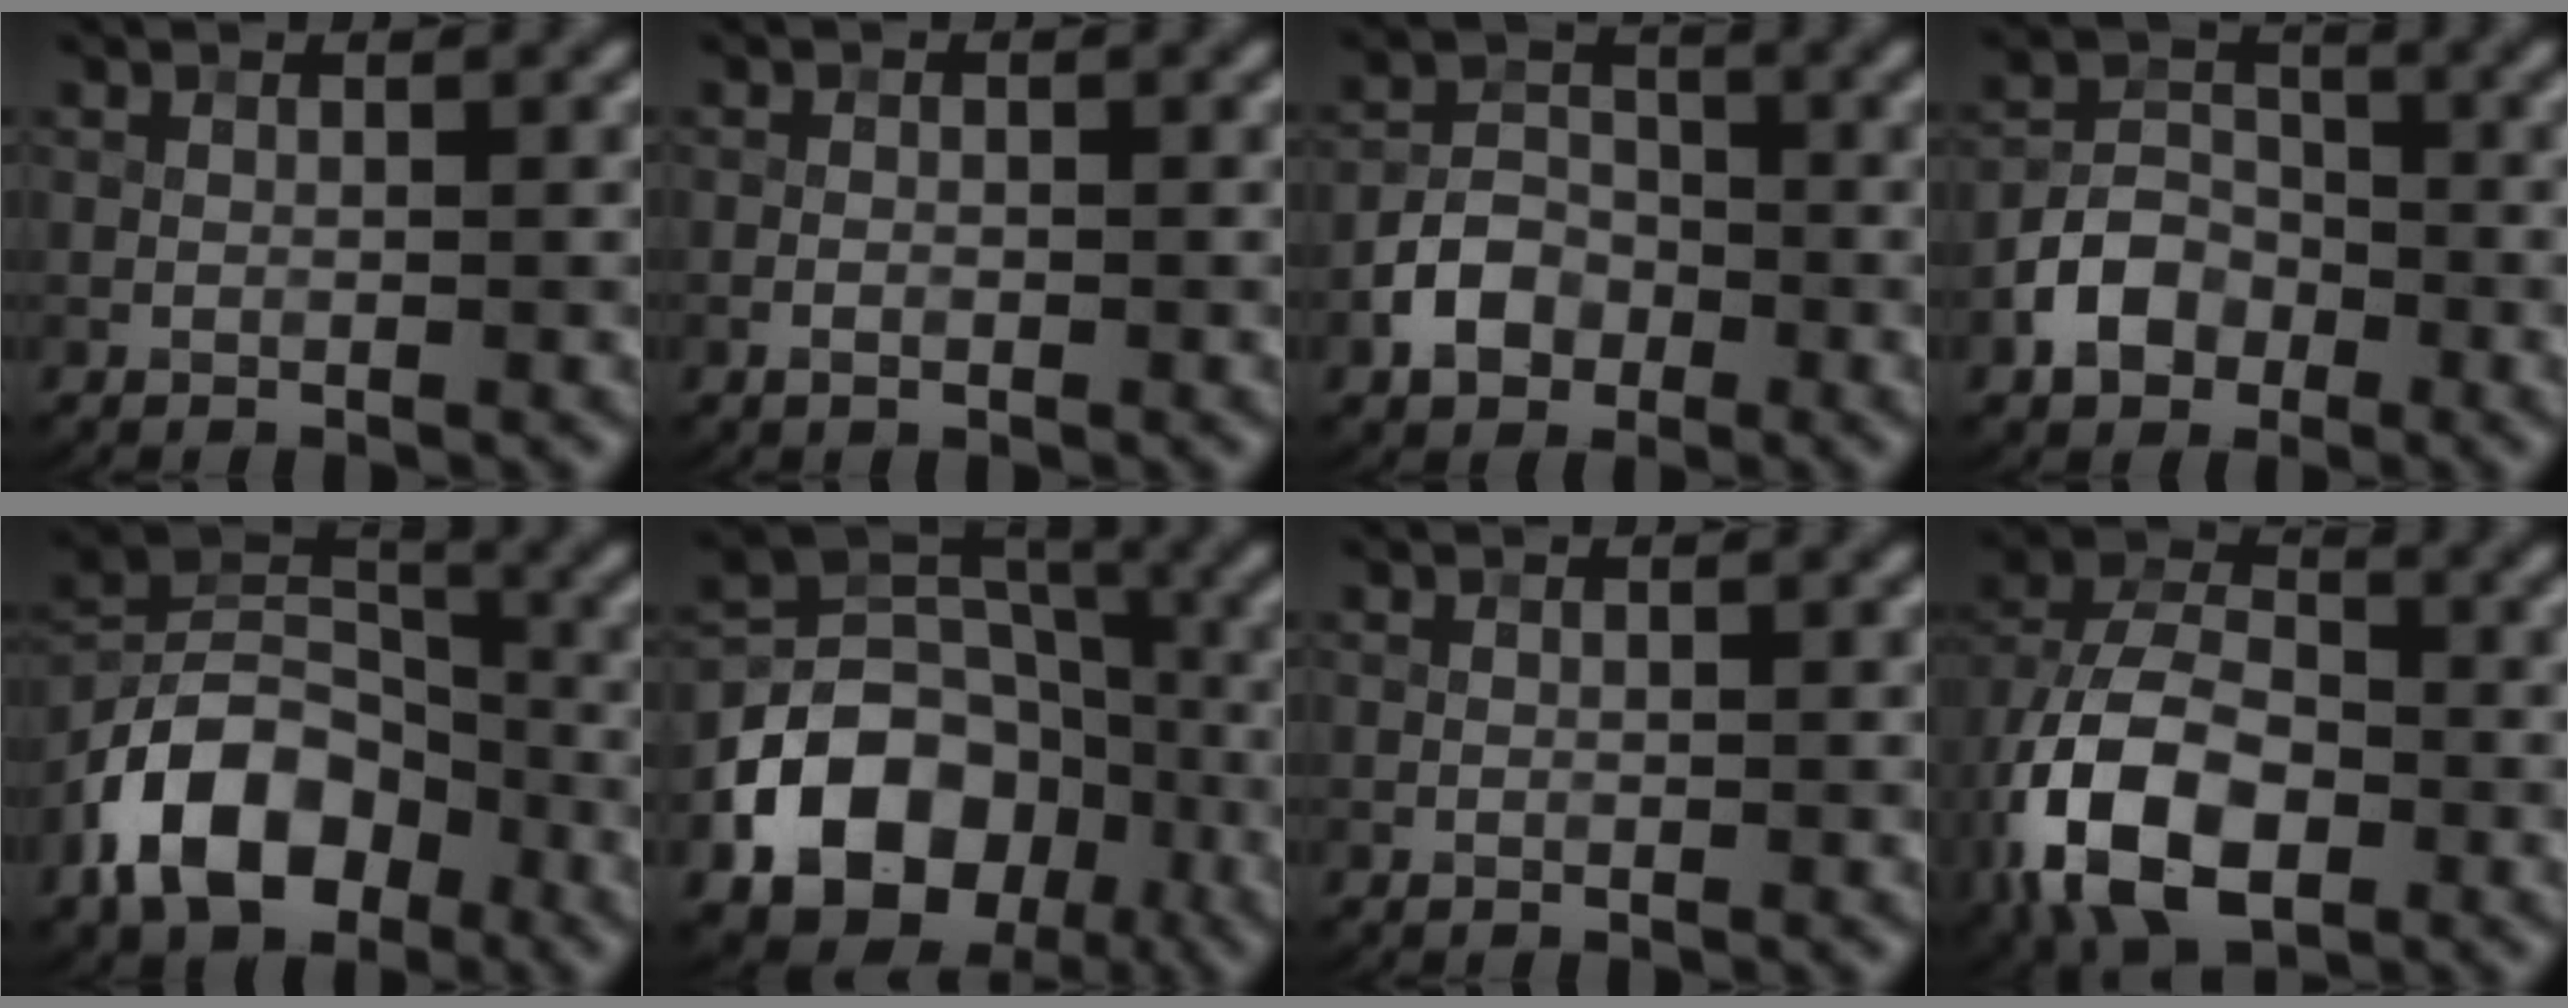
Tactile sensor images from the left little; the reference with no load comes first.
{"total": 1.2, "force": [-0.6, 0.7, 0.7], "torque": [-0.010, 0.003, -0.012]}
{"total": 4.1, "force": [-2.1, 3.0, 1.8], "torque": [-0.033, 0.006, -0.040]}
{"total": 4.6, "force": [-2.4, 3.4, 2.0], "torque": [-0.035, 0.005, -0.048]}
{"total": 10.5, "force": [-5.4, 6.5, 6.2], "torque": [-0.111, 0.010, -0.113]}
{"total": 12.9, "force": [-5.4, 9.9, 6.1], "torque": [-0.104, 0.004, -0.113]}
{"total": 0.0}
{"total": 12.3, "force": [-4.8, 7.5, 8.4], "torque": [-0.173, -0.010, -0.096]}